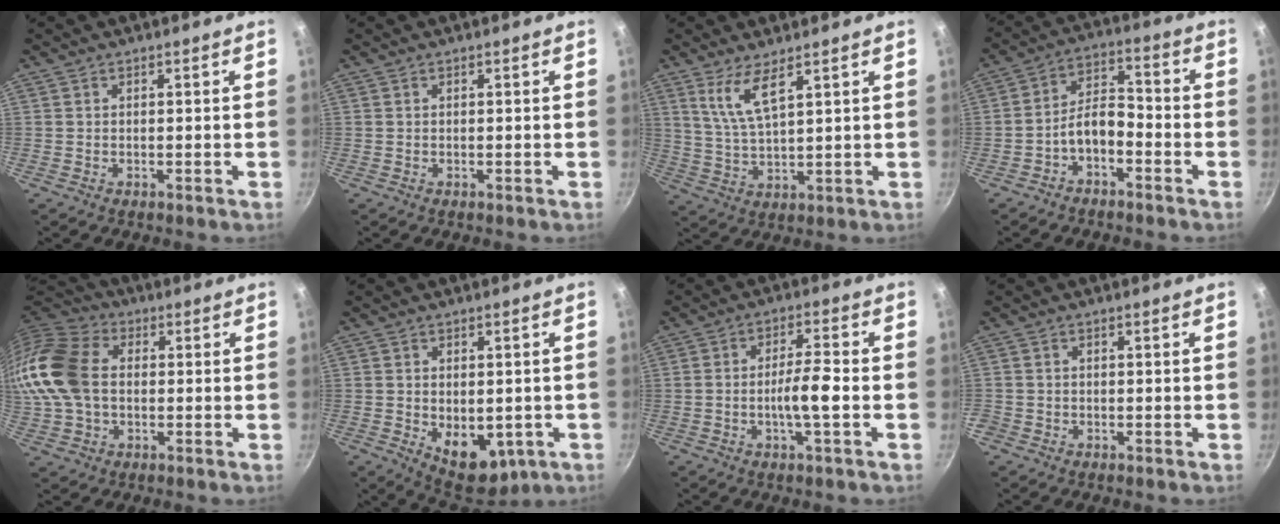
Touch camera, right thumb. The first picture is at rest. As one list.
[{"total": 0.0}, {"total": 7.0, "force": [4.1, 1.7, 5.4], "torque": [-0.104, -0.034, 0.091]}, {"total": 6.7, "force": [-3.5, 3.5, 4.5], "torque": [-0.070, 0.054, -0.066]}, {"total": 17.1, "force": [0.6, 12.2, 11.9], "torque": [-0.244, 0.027, 0.001]}, {"total": 10.1, "force": [-2.1, 6.4, 7.6], "torque": [-0.079, -0.011, -0.010]}, {"total": 6.3, "force": [-1.6, 1.0, 6.0], "torque": [-0.107, 0.020, -0.029]}, {"total": 1.1, "force": [-0.5, 0.9, 0.1], "torque": [-0.004, 0.003, -0.009]}]